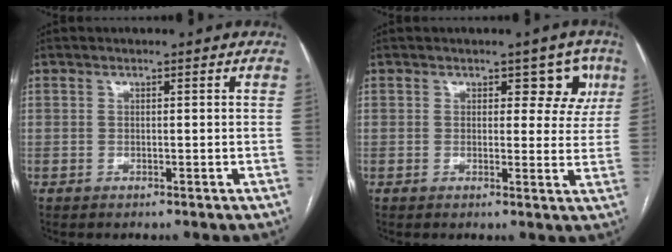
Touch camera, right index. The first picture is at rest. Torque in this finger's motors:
{"motor_torque": [0.10, 0.05, 0.03, 0.02]}